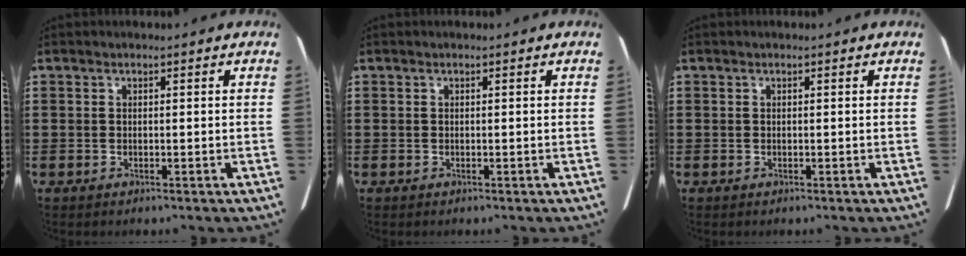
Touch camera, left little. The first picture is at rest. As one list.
[{"total": 0.0}, {"total": 0.0}]